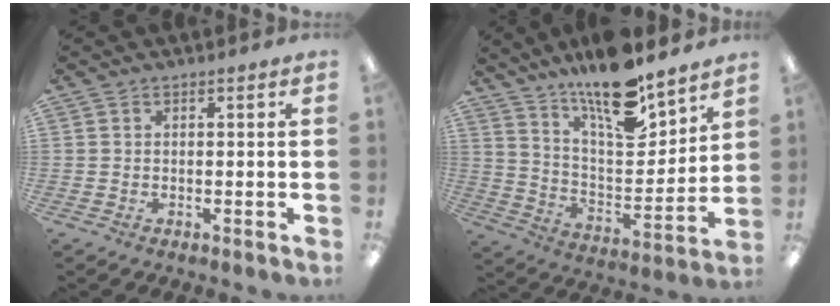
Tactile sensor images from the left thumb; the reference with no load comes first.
{"total": 16.6, "force": [13.6, 4.4, 8.5], "torque": [-0.157, -0.095, 0.233]}